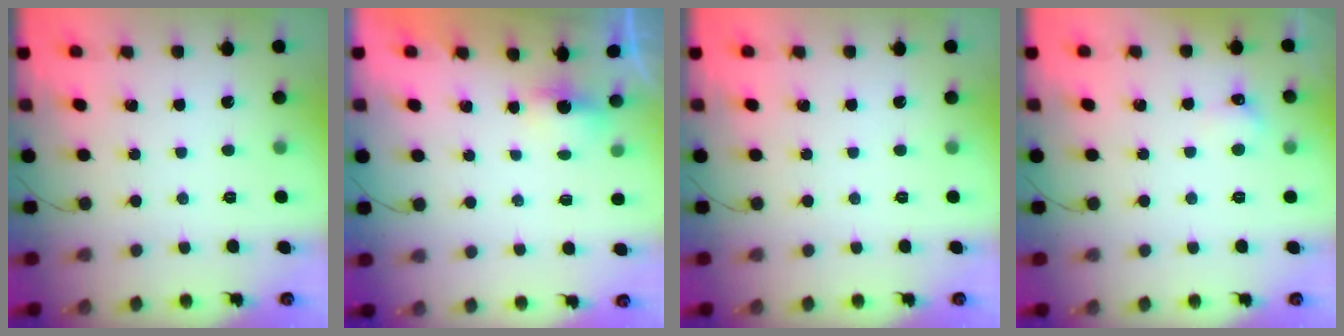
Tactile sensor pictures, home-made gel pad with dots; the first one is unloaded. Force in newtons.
{"total": 2.7, "press": 2.6, "slide": 0.7}
{"total": 0.0}
{"total": 3.9, "press": 3.7, "slide": 1.1}